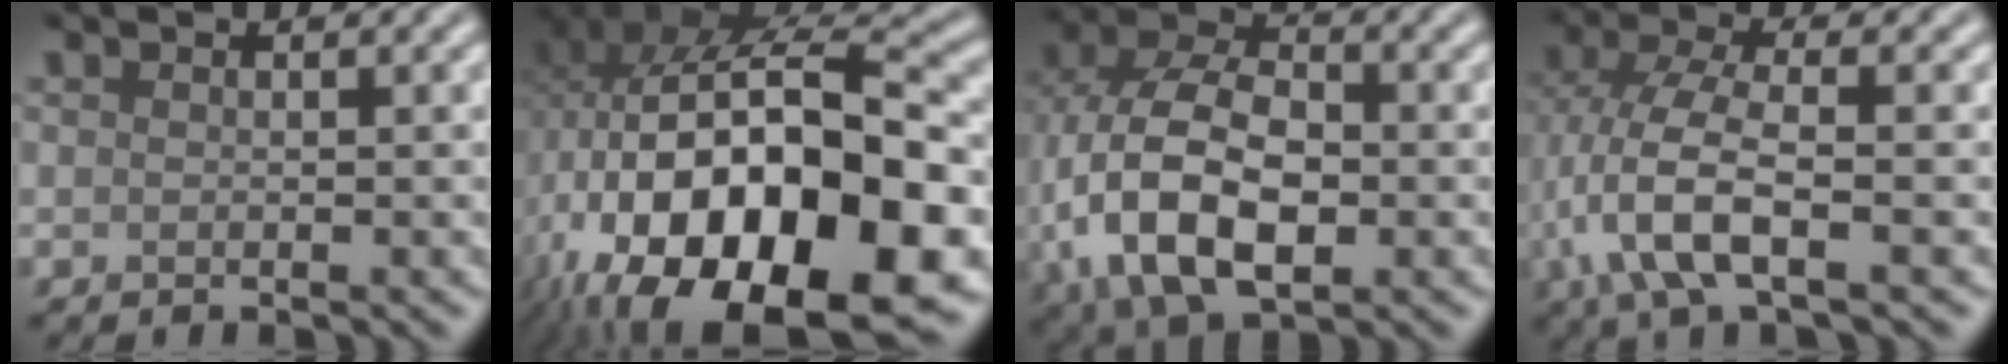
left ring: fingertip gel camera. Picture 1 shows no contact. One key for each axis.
{"total": 20.0, "fx": -5.8, "fy": 10.8, "fz": 15.9, "tx": -0.278, "ty": -0.039, "tz": -0.069}
{"total": 12.2, "fx": -2.6, "fy": 7.4, "fz": 9.3, "tx": -0.204, "ty": -0.009, "tz": -0.058}
{"total": 7.0, "fx": -1.9, "fy": 2.7, "fz": 6.2, "tx": -0.141, "ty": 0.006, "tz": -0.047}